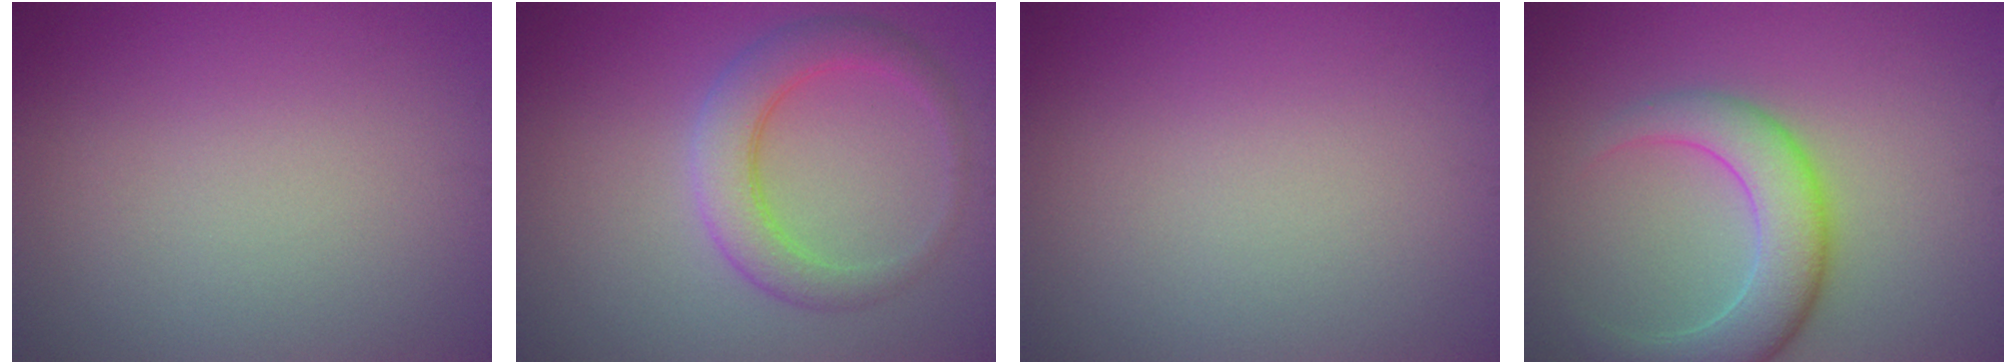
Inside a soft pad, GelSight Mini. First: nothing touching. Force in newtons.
{"total": 4.2, "press": 4.2, "slide": 0.1}
{"total": 0.0}
{"total": 5.7, "press": 5.6, "slide": 0.5}